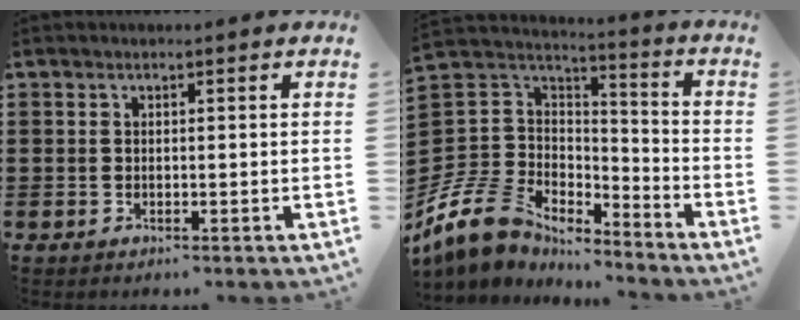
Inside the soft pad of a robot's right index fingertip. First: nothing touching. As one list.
[{"total": 11.2, "force": [-8.3, 6.7, 3.4], "torque": [-0.118, 0.016, -0.166]}]